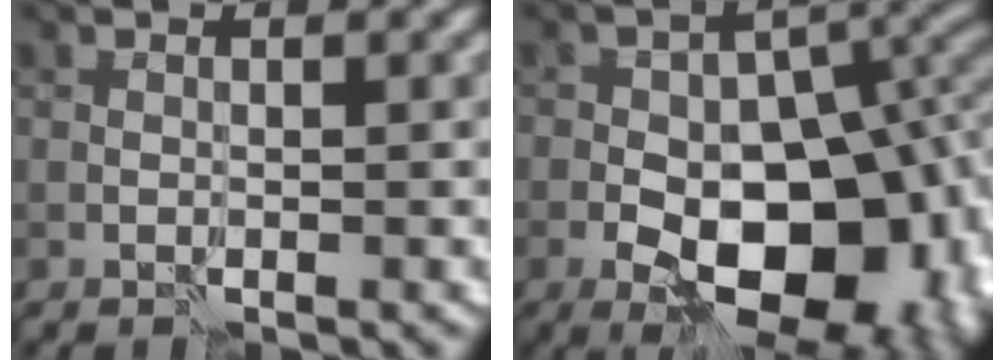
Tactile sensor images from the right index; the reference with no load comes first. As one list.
[{"total": 15.0, "force": [-5.1, 8.4, 11.4], "torque": [-0.123, -0.010, -0.078]}]